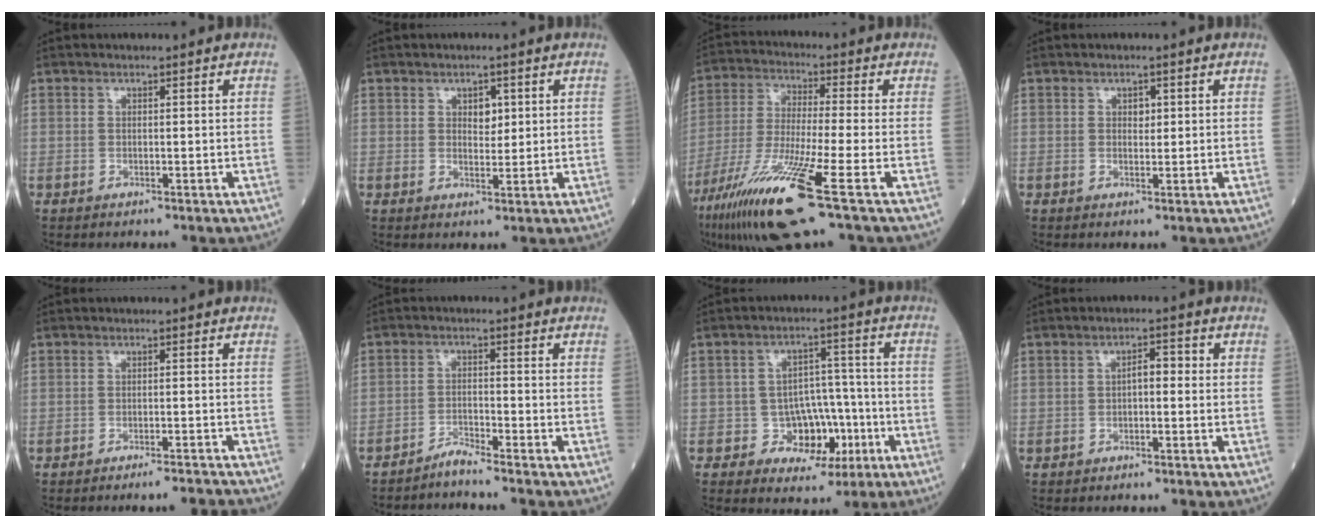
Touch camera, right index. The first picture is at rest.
{"total": 2.5, "force": [0.9, 1.5, 1.7], "torque": [-0.021, -0.001, 0.014]}
{"total": 16.2, "force": [-8.5, 0.0, 13.8], "torque": [-0.290, -0.049, -0.160]}
{"total": 1.2, "force": [0.4, 0.9, 0.8], "torque": [-0.008, -0.001, 0.005]}
{"total": 3.7, "force": [-3.6, -0.5, 0.9], "torque": [-0.002, -0.007, -0.052]}
{"total": 2.8, "force": [-2.7, -0.9, 0.2], "torque": [-0.003, -0.012, -0.053]}
{"total": 7.4, "force": [-2.4, 5.8, 3.8], "torque": [-0.038, 0.025, -0.027]}
{"total": 2.5, "force": [-0.1, 1.0, 2.3], "torque": [-0.031, 0.013, -0.005]}